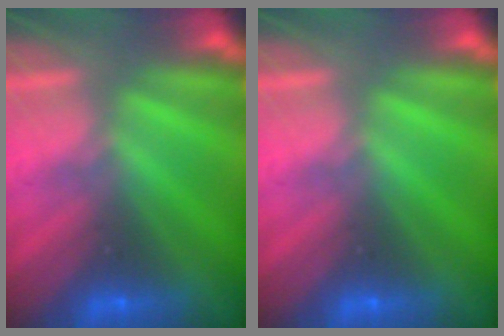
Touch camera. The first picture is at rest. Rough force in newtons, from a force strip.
{"total": 0.0}